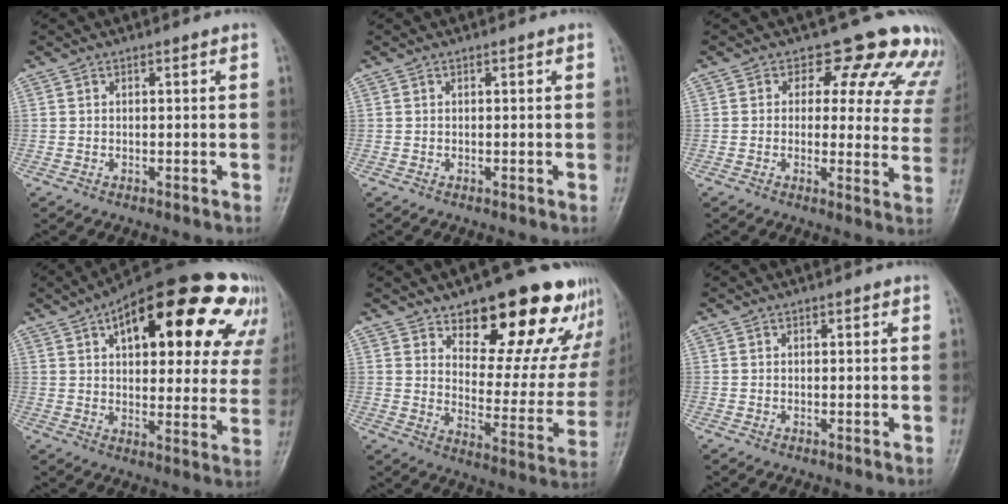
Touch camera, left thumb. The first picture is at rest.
{"total": 0.0}
{"total": 13.6, "force": [11.1, 6.3, 4.7], "torque": [0.007, -0.060, 0.097]}
{"total": 27.9, "force": [12.6, 12.4, 21.6], "torque": [-0.262, 0.015, 0.170]}
{"total": 22.1, "force": [15.4, 9.5, 12.7], "torque": [-0.108, -0.089, 0.211]}
{"total": 0.0}